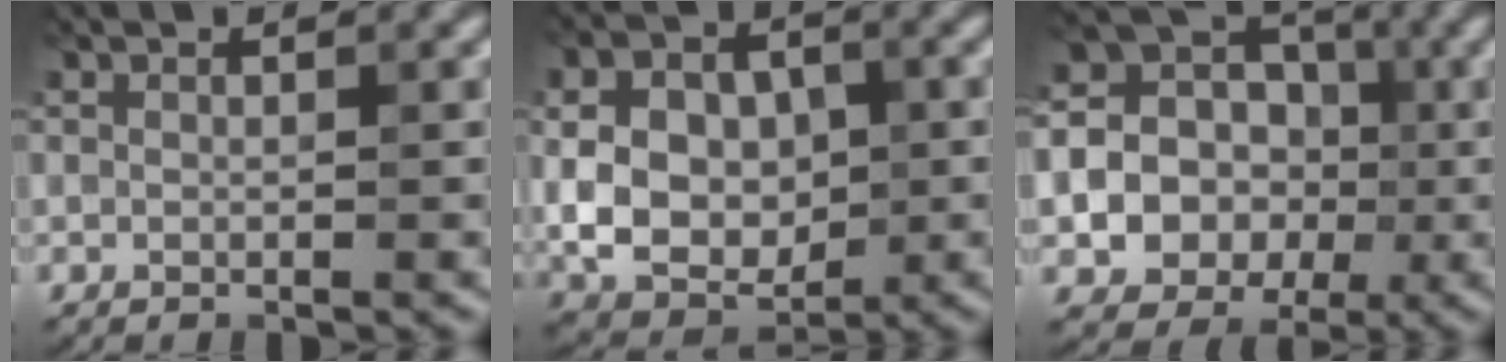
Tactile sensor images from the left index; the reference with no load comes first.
{"total": 8.6, "force": [-0.1, 6.5, 5.7], "torque": [-0.099, -0.006, 0.000]}
{"total": 13.6, "force": [-1.3, 12.4, 5.4], "torque": [-0.121, 0.014, -0.048]}